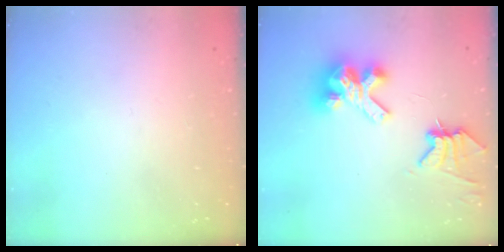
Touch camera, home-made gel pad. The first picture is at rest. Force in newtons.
{"total": 10.4, "press": 10.3, "slide": 1.0}